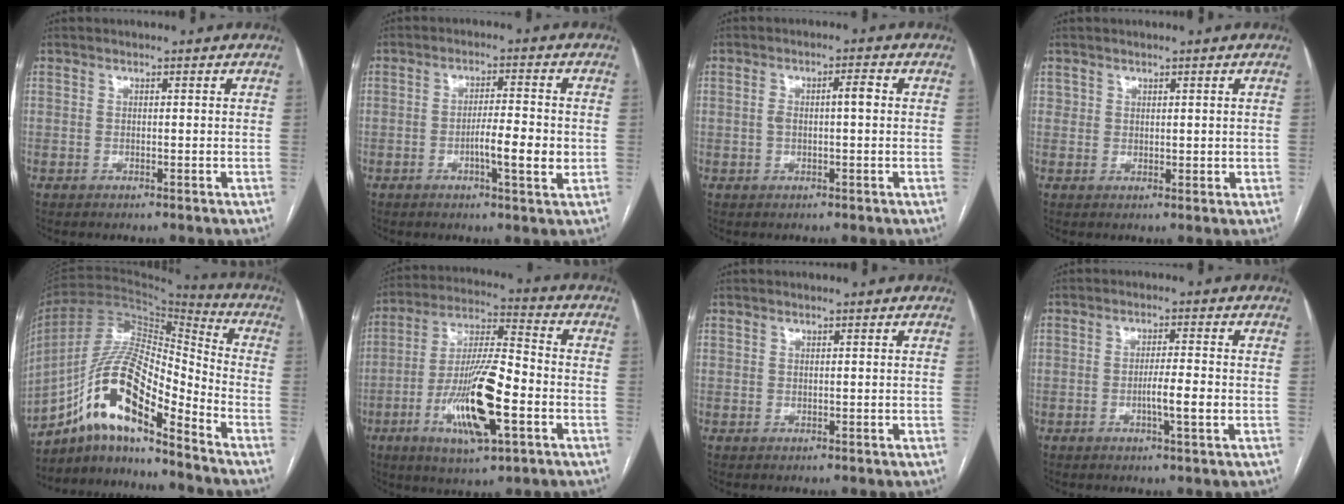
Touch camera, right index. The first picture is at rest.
{"total": 6.2, "force": [-1.4, 0.8, 6.0], "torque": [-0.097, -0.002, -0.024]}
{"total": 3.6, "force": [0.1, 1.0, 3.5], "torque": [-0.070, 0.019, 0.005]}
{"total": 1.7, "force": [0.8, 1.5, 0.4], "torque": [0.002, -0.003, 0.012]}
{"total": 15.8, "force": [-9.4, 3.7, 12.2], "torque": [-0.233, 0.027, -0.164]}
{"total": 15.9, "force": [-5.3, 3.0, 14.6], "torque": [-0.281, -0.007, -0.091]}
{"total": 0.0}
{"total": 4.2, "force": [-1.1, 0.1, 4.1], "torque": [-0.069, -0.002, -0.019]}